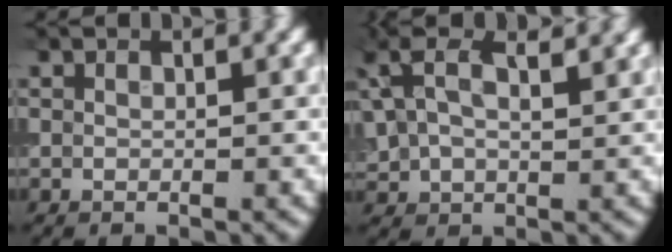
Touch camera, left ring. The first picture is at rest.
{"total": 9.1, "force": [4.5, 4.9, 6.2], "torque": [-0.165, 0.031, 0.074]}